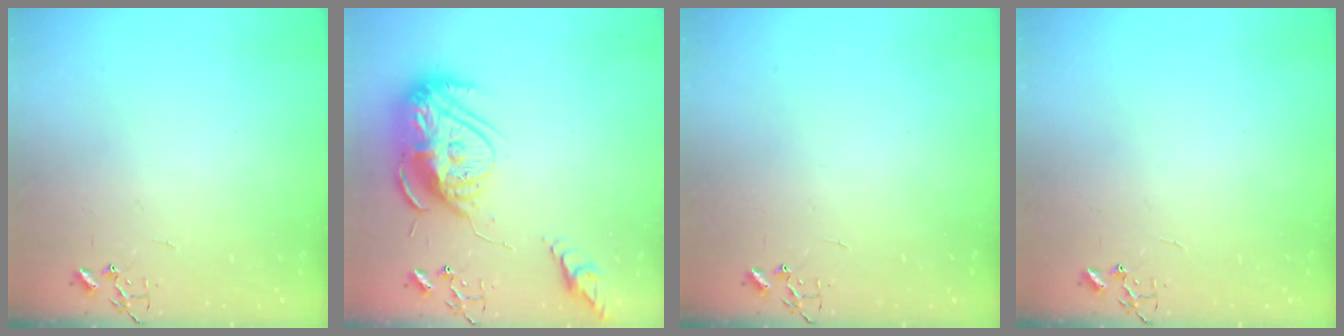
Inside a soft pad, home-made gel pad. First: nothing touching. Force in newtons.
{"total": 17.0, "press": 16.9, "slide": 1.5}
{"total": 0.0}
{"total": 0.0}